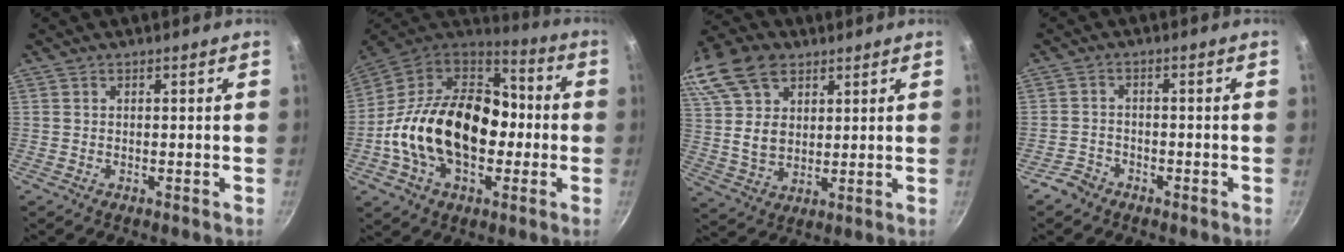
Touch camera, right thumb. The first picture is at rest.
{"total": 26.1, "force": [-3.0, 17.3, 19.2], "torque": [-0.305, 0.052, -0.057]}
{"total": 20.0, "force": [10.5, 13.1, 10.8], "torque": [-0.227, 0.003, 0.200]}
{"total": 3.2, "force": [-2.5, 2.0, 0.6], "torque": [-0.009, 0.030, -0.043]}